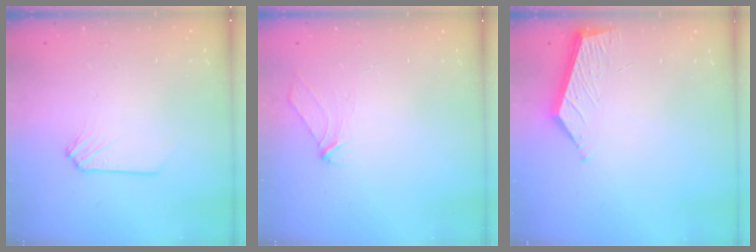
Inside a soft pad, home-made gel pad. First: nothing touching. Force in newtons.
{"total": 4.3, "press": 4.2, "slide": 0.9}
{"total": 7.1, "press": 7.0, "slide": 0.6}